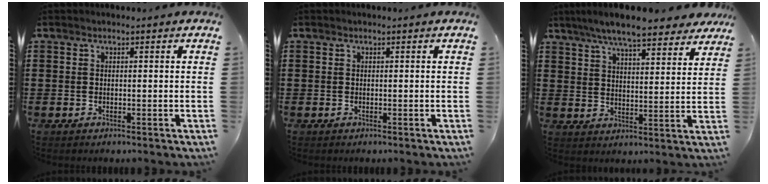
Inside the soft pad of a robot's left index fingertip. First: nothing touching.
{"total": 0.0}
{"total": 8.1, "force": [7.2, 0.7, 3.7], "torque": [-0.096, -0.022, 0.129]}